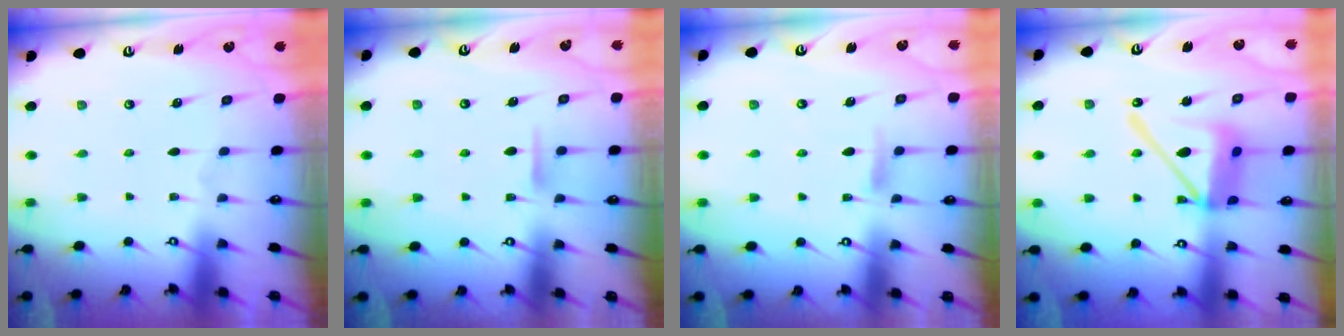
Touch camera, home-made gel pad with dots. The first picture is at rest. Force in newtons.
{"total": 4.9, "press": 4.8, "slide": 0.6}
{"total": 7.4, "press": 7.4, "slide": 0.9}
{"total": 16.5, "press": 16.4, "slide": 1.9}